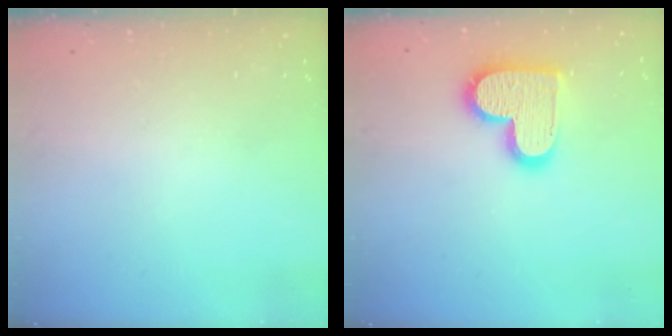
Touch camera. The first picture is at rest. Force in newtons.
{"total": 14.8, "press": 14.7, "slide": 0.8}